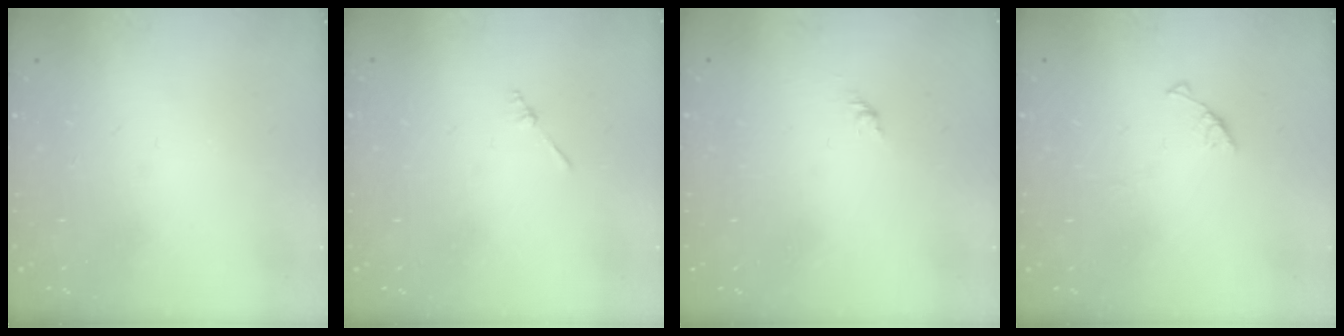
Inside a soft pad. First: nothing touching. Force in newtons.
{"total": 1.3, "press": 1.3, "slide": 0.3}
{"total": 1.7, "press": 1.6, "slide": 0.7}
{"total": 3.0, "press": 3.0, "slide": 0.3}